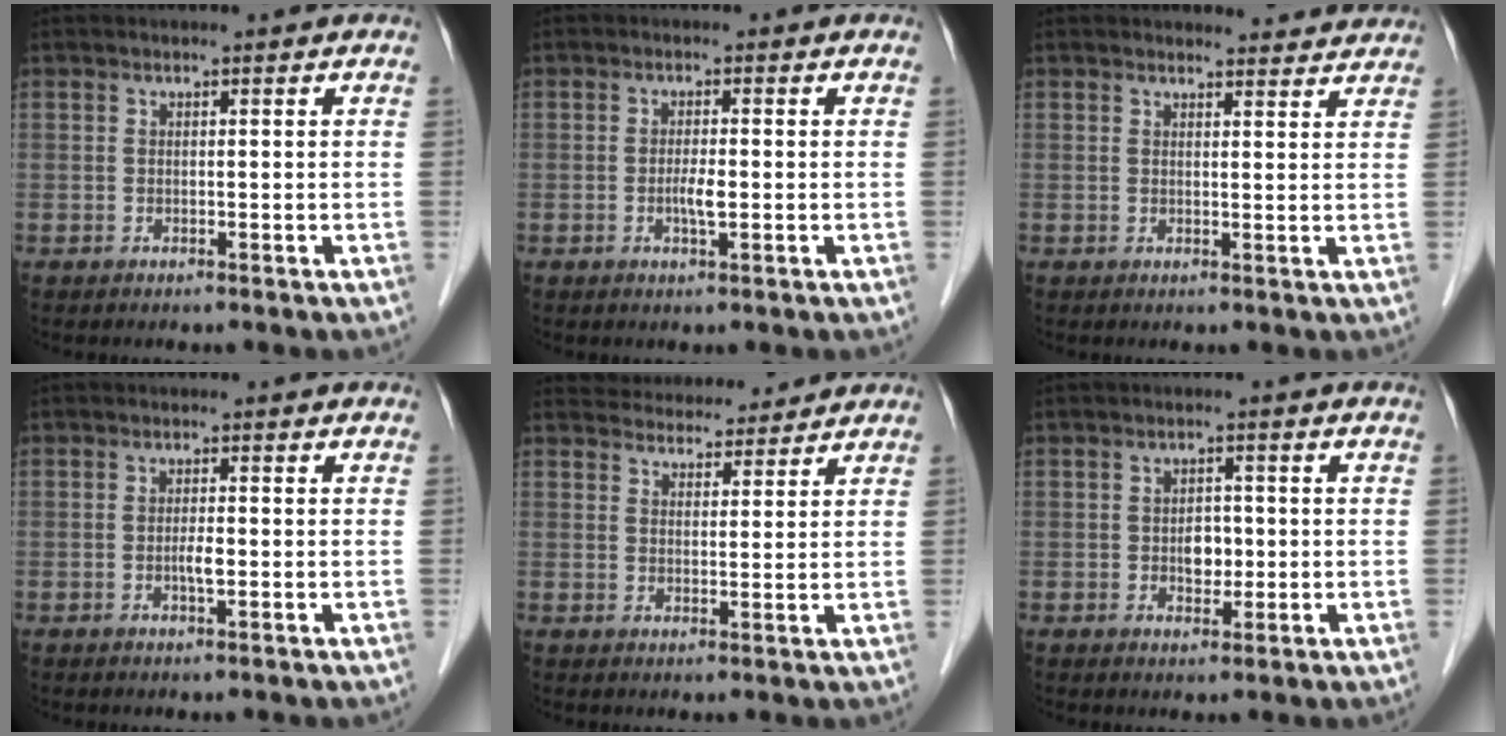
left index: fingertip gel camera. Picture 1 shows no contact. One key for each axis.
{"total": 2.2, "fx": -0.5, "fy": 0.4, "fz": 2.1, "tx": -0.043, "ty": -0.001, "tz": -0.009}
{"total": 5.7, "fx": 5.5, "fy": 1.0, "fz": 0.3, "tx": 0.002, "ty": 0.002, "tz": 0.049}
{"total": 1.7, "fx": -0.5, "fy": 0.3, "fz": 1.6, "tx": -0.032, "ty": 0.000, "tz": -0.009}
{"total": 8.3, "fx": 8.0, "fy": 1.8, "fz": 1.0, "tx": -0.008, "ty": 0.018, "tz": 0.109}
{"total": 3.1, "fx": -0.4, "fy": 2.1, "fz": 2.2, "tx": -0.031, "ty": 0.005, "tz": -0.002}